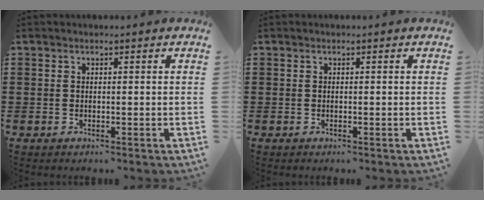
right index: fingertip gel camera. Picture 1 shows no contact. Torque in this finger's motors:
{"motor_torque": [0.00, 0.05, 0.00, 0.00]}